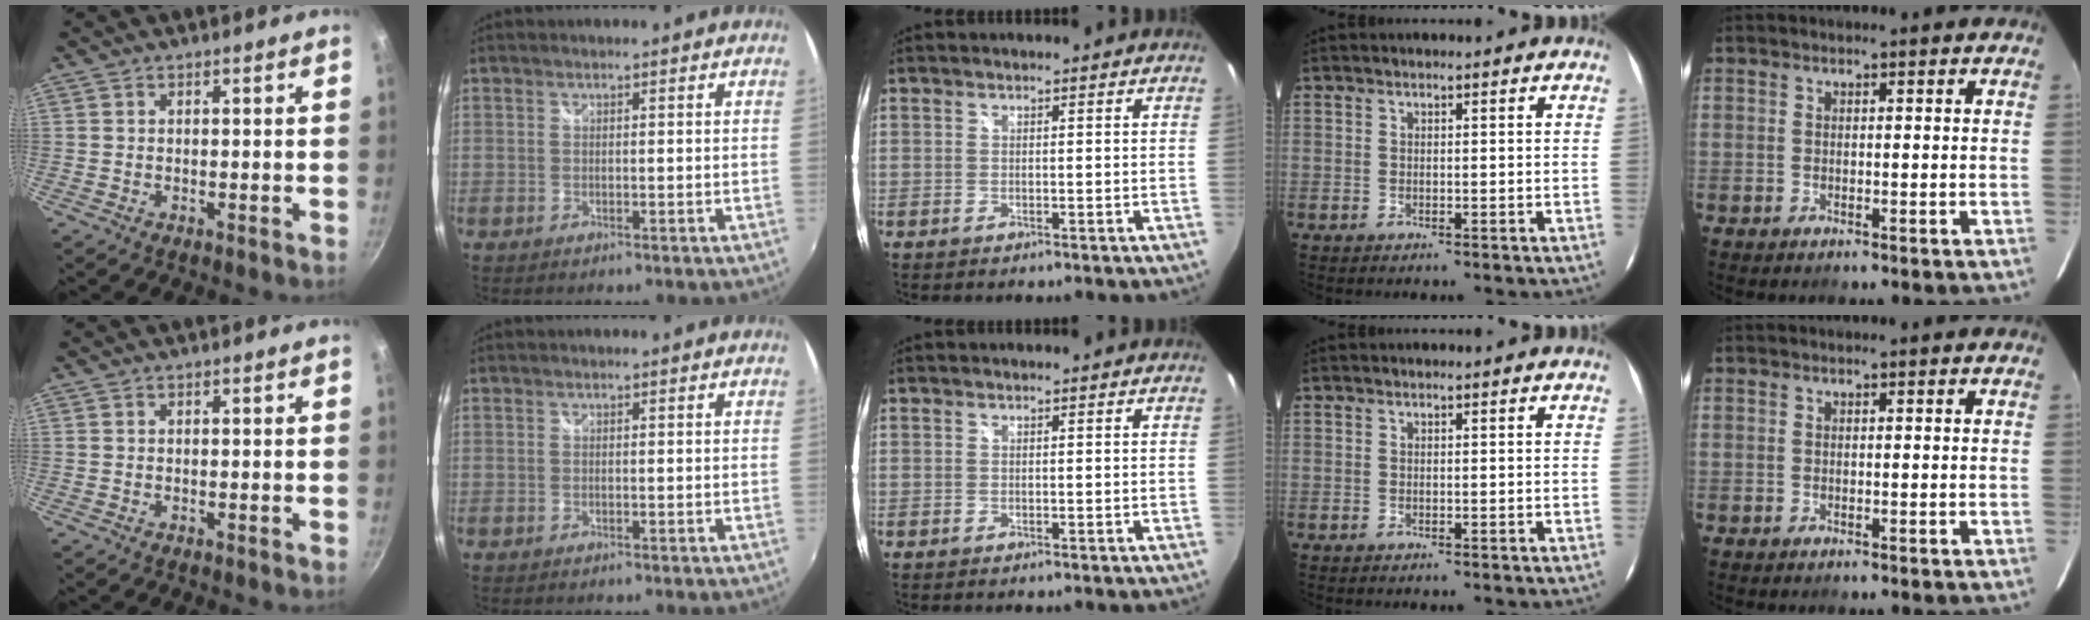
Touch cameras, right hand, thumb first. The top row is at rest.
{}